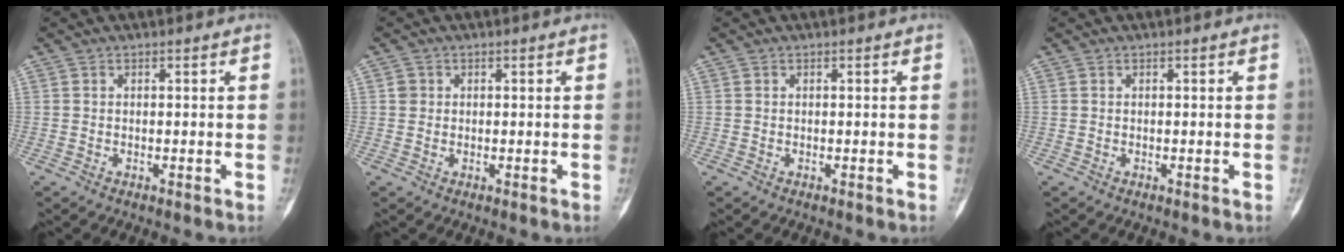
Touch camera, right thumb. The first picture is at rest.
{"total": 1.4, "force": [0.2, 1.3, 0.3], "torque": [0.001, 0.002, 0.003]}
{"total": 0.0}
{"total": 0.0}